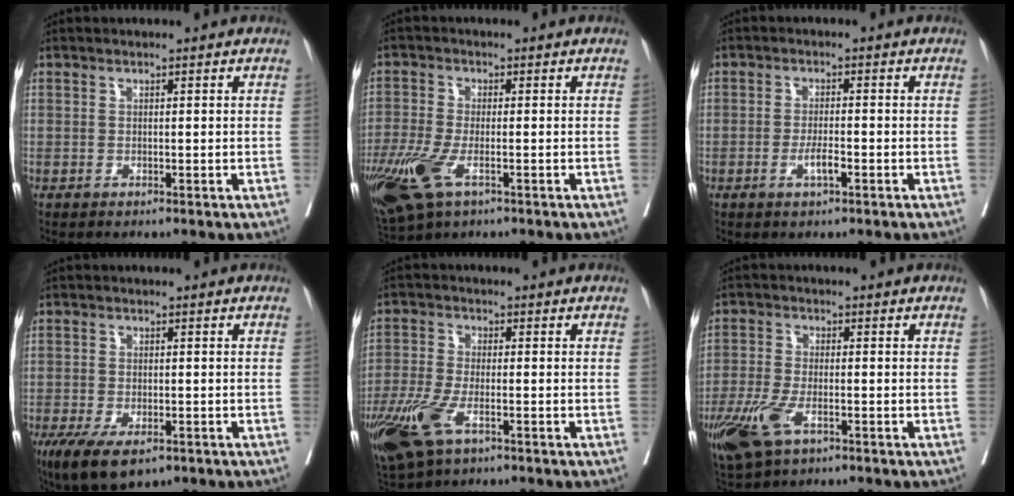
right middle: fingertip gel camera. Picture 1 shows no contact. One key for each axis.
{"total": 11.4, "fx": -5.7, "fy": 4.7, "fz": 8.7, "tx": -0.208, "ty": -0.030, "tz": -0.102}
{"total": 1.7, "fx": -0.7, "fy": 0.7, "fz": 1.3, "tx": -0.024, "ty": 0.002, "tz": -0.009}
{"total": 8.4, "fx": -5.1, "fy": 3.3, "fz": 5.8, "tx": -0.101, "ty": -0.018, "tz": -0.083}
{"total": 11.1, "fx": -5.7, "fy": 4.4, "fz": 8.5, "tx": -0.195, "ty": -0.023, "tz": -0.102}
{"total": 8.9, "fx": -4.4, "fy": 3.6, "fz": 6.8, "tx": -0.148, "ty": -0.018, "tz": -0.079}